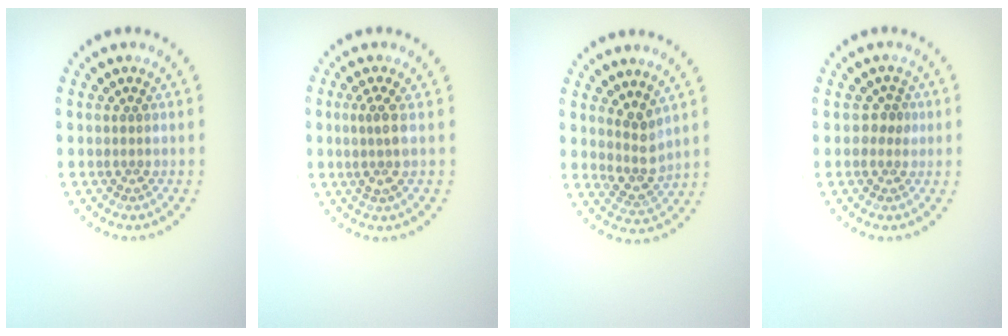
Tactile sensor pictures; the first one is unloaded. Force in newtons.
{"total": 2.2, "press": 1.7, "slide": 1.4}
{"total": 2.6, "press": 2.0, "slide": 1.5}
{"total": 1.3, "press": 1.2, "slide": 0.6}